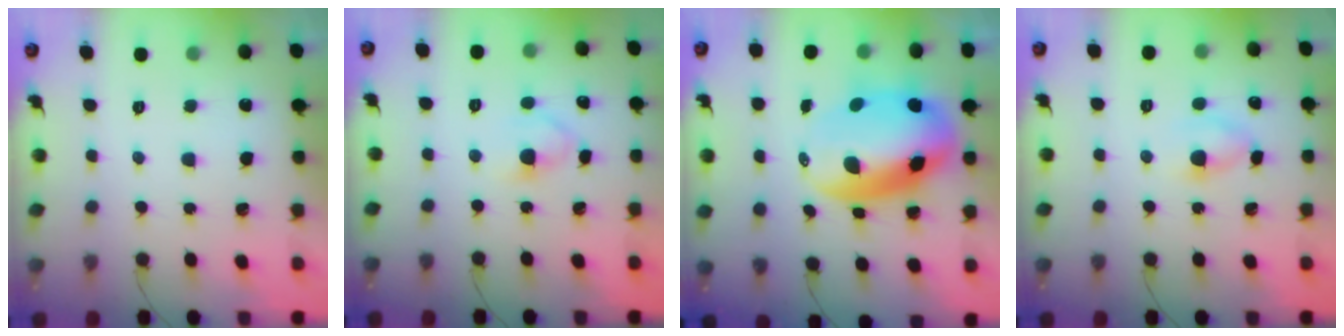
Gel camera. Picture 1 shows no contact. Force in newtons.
{"total": 2.9, "press": 2.6, "slide": 1.3}
{"total": 12.5, "press": 12.1, "slide": 3.2}
{"total": 3.2, "press": 2.9, "slide": 1.4}